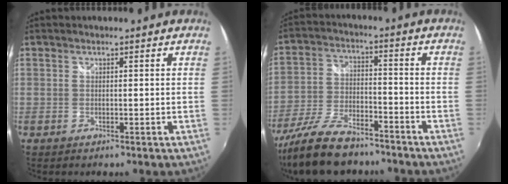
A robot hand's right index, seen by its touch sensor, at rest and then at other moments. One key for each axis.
{"total": 16.0, "fx": -12.7, "fy": 5.5, "fz": 8.0, "tx": -0.179, "ty": -0.028, "tz": -0.228}